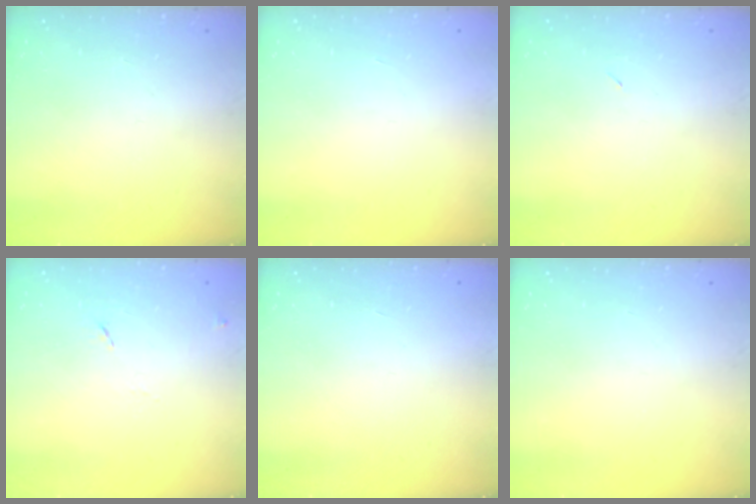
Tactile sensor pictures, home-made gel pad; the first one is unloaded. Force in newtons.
{"total": 1.7, "press": 1.7, "slide": 0.1}
{"total": 2.3, "press": 1.9, "slide": 1.2}
{"total": 7.4, "press": 7.4, "slide": 0.7}
{"total": 1.7, "press": 1.7, "slide": 0.1}
{"total": 0.0}